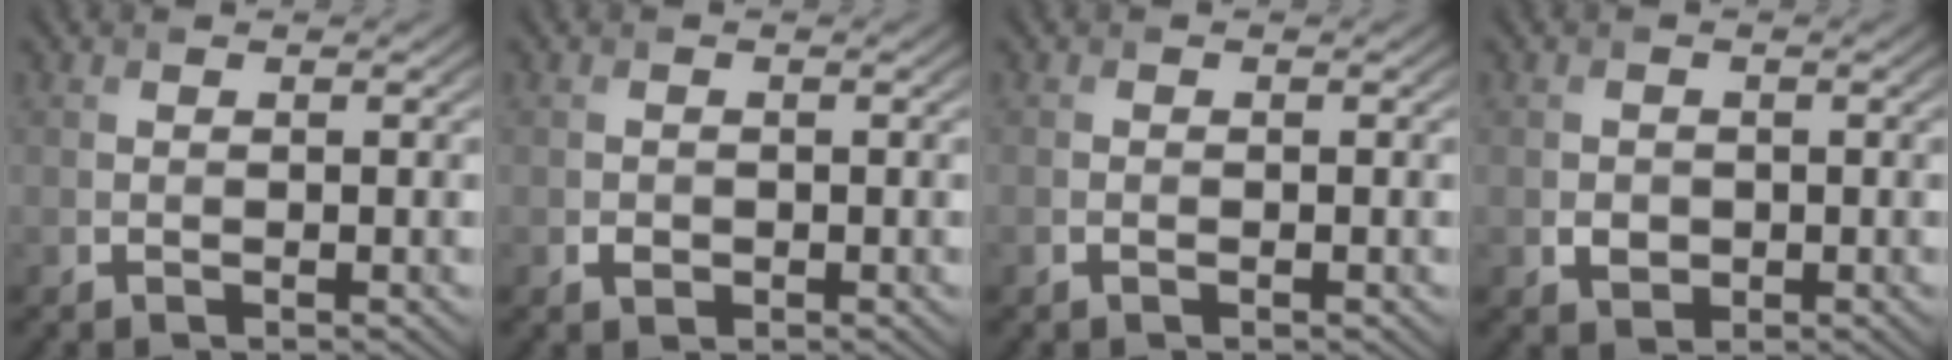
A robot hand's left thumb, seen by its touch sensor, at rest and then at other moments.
{"total": 0.9, "force": [-0.3, 0.8, 0.4], "torque": [-0.005, -0.005, -0.007]}
{"total": 0.7, "force": [-0.3, 0.3, 0.5], "torque": [-0.009, -0.003, -0.002]}
{"total": 1.7, "force": [-0.2, 1.6, 0.8], "torque": [-0.013, -0.008, -0.006]}